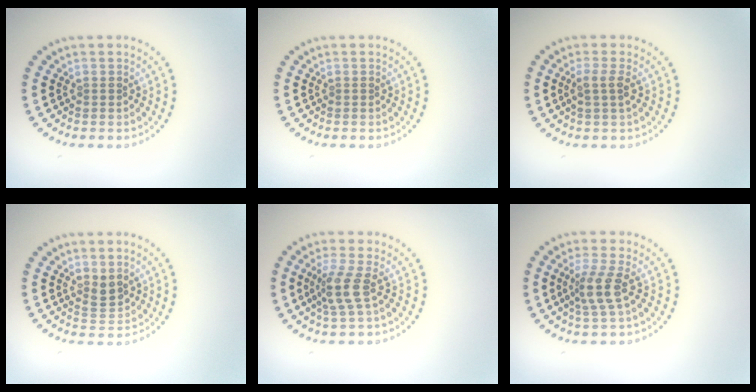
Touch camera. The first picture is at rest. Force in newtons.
{"total": 0.0}
{"total": 1.5, "press": 1.3, "slide": 0.8}
{"total": 1.8, "press": 1.6, "slide": 0.9}
{"total": 2.6, "press": 1.9, "slide": 1.7}
{"total": 2.8, "press": 2.1, "slide": 1.8}